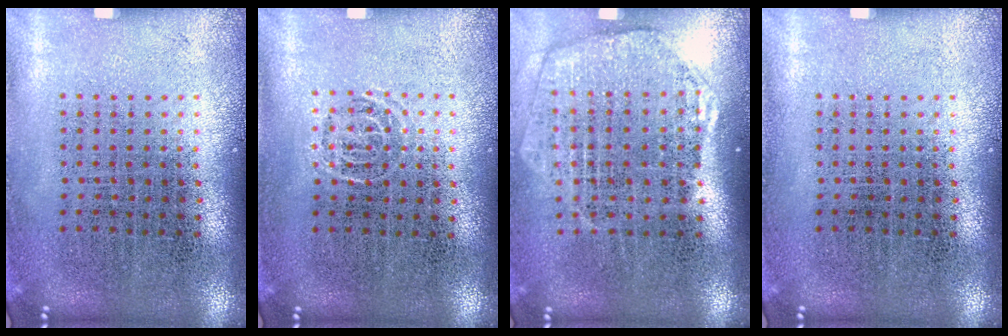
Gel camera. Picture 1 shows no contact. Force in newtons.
{"total": 0.5, "press": 0.4, "slide": 0.3}
{"total": 1.9, "press": 1.7, "slide": 0.8}
{"total": 0.0}